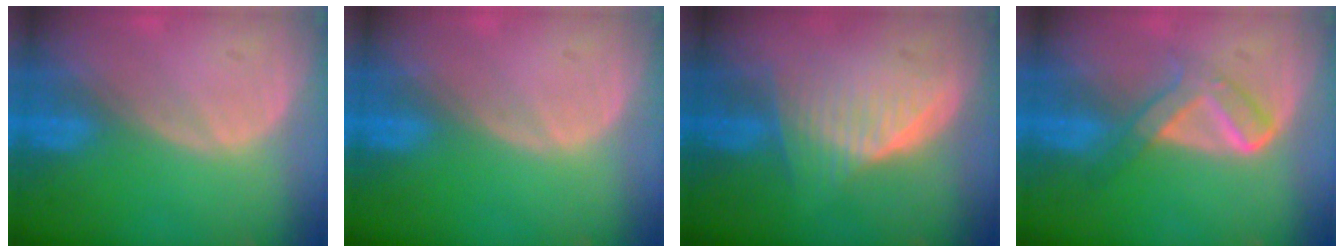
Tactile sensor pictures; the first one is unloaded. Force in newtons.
{"total": 0.0}
{"total": 6.4, "press": 6.2, "slide": 1.7}
{"total": 5.1, "press": 4.9, "slide": 1.5}